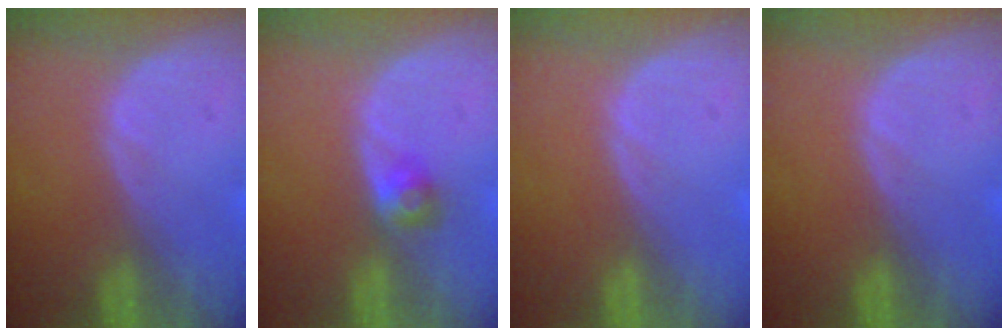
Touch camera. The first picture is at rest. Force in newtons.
{"total": 2.4, "press": 2.3, "slide": 0.7}
{"total": 0.0}
{"total": 0.0}